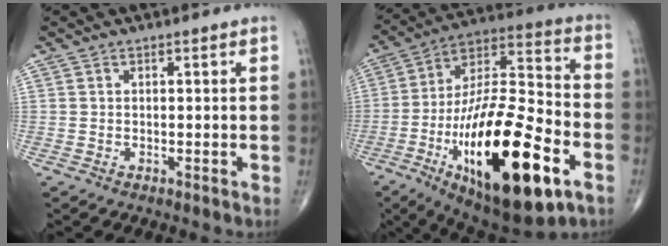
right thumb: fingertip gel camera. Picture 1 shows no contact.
{"total": 31.3, "force": [-11.9, 11.3, 26.6], "torque": [-0.461, 0.044, -0.185]}